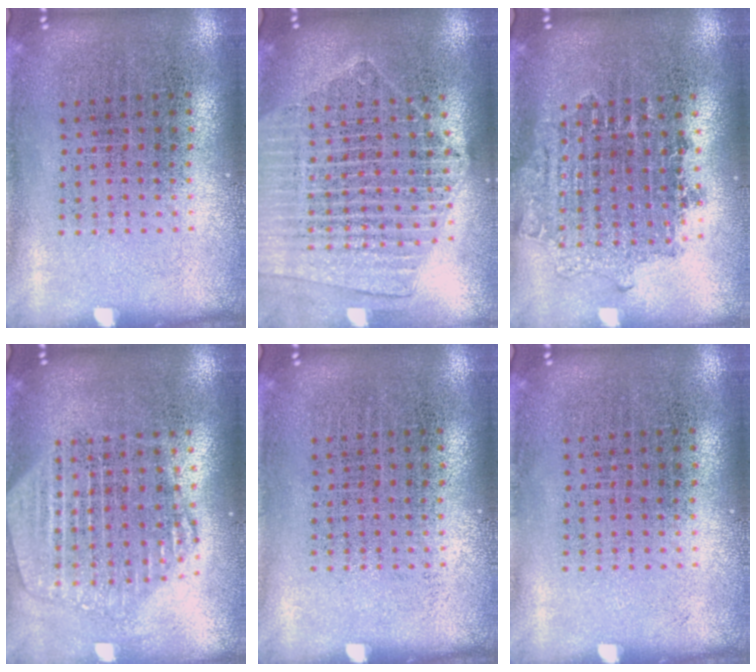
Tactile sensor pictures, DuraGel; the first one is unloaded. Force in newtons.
{"total": 2.1, "press": 1.9, "slide": 0.9}
{"total": 1.7, "press": 1.4, "slide": 1.0}
{"total": 2.1, "press": 1.9, "slide": 1.0}
{"total": 0.0}
{"total": 0.0}